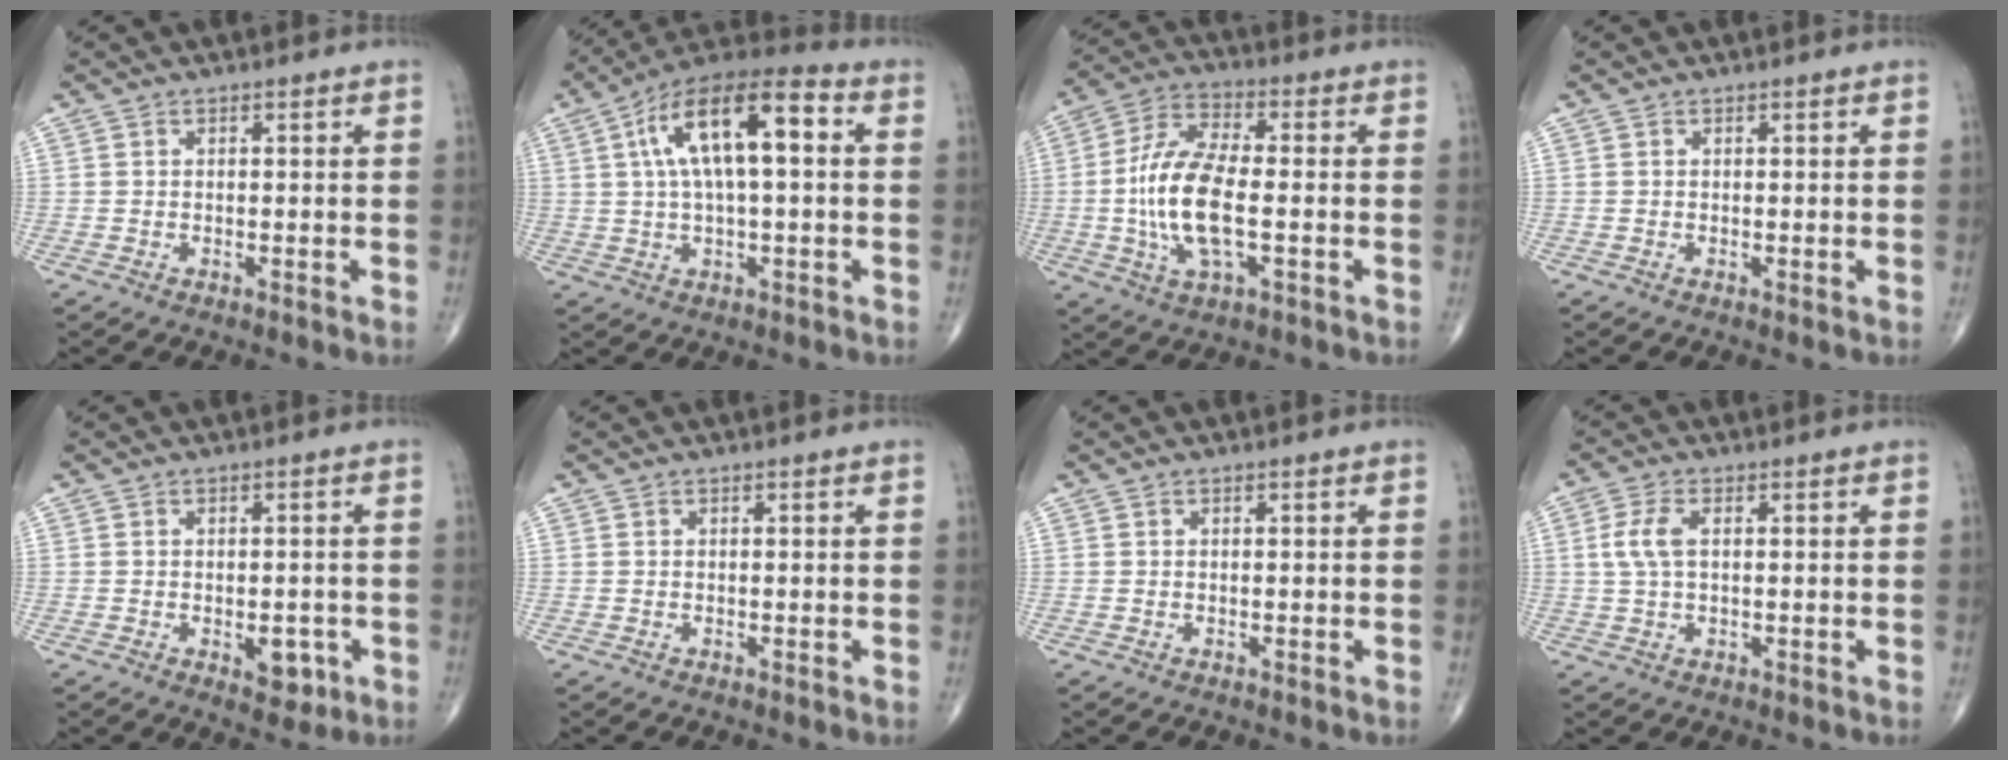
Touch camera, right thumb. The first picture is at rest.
{"total": 16.4, "force": [3.4, 6.2, 14.8], "torque": [-0.251, 0.036, 0.048]}
{"total": 14.5, "force": [-1.8, 5.9, 13.1], "torque": [-0.271, 0.016, -0.037]}
{"total": 0.0}
{"total": 4.4, "force": [-1.4, 2.4, 3.3], "torque": [-0.024, 0.003, -0.012]}
{"total": 0.0}
{"total": 0.0}
{"total": 4.4, "force": [0.7, 2.1, 3.8], "torque": [-0.099, 0.008, 0.012]}